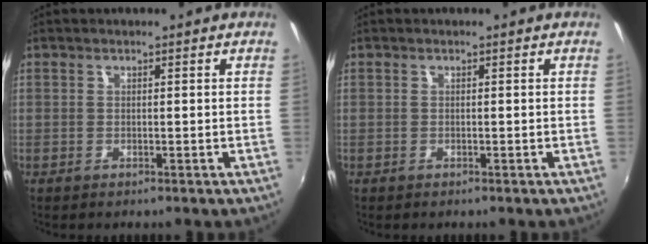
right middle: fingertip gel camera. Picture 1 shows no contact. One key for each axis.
{"total": 0.0}